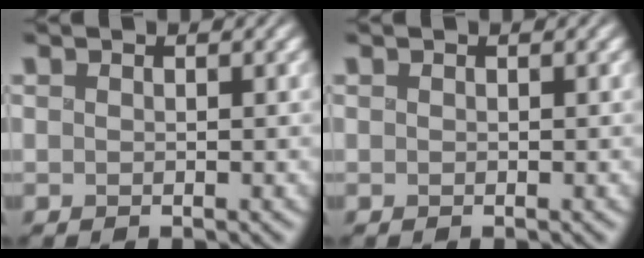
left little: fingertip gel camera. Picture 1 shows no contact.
{"total": 0.0}